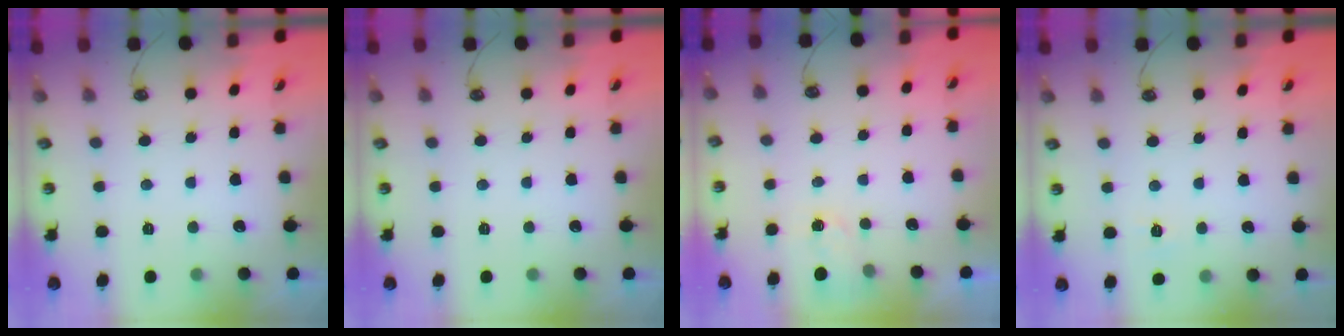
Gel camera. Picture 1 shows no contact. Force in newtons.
{"total": 0.0}
{"total": 1.1, "press": 1.1, "slide": 0.3}
{"total": 4.0, "press": 4.0, "slide": 0.5}